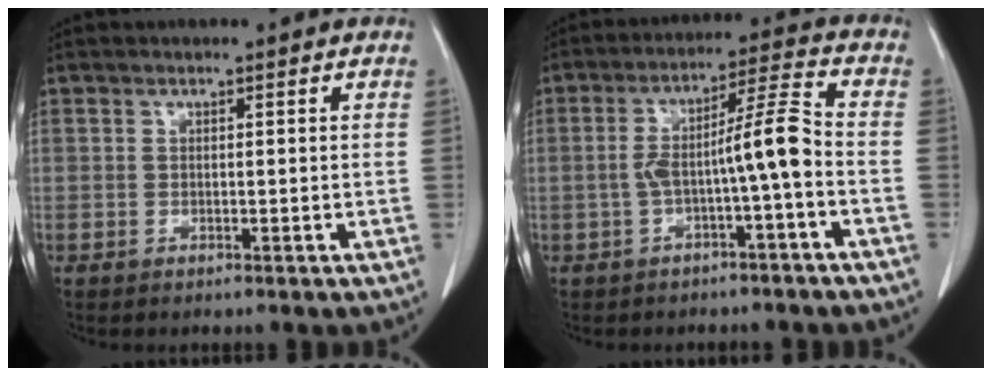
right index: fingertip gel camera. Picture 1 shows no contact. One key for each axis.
{"total": 8.0, "fx": -1.9, "fy": 0.0, "fz": 7.8, "tx": -0.135, "ty": 0.028, "tz": -0.029}